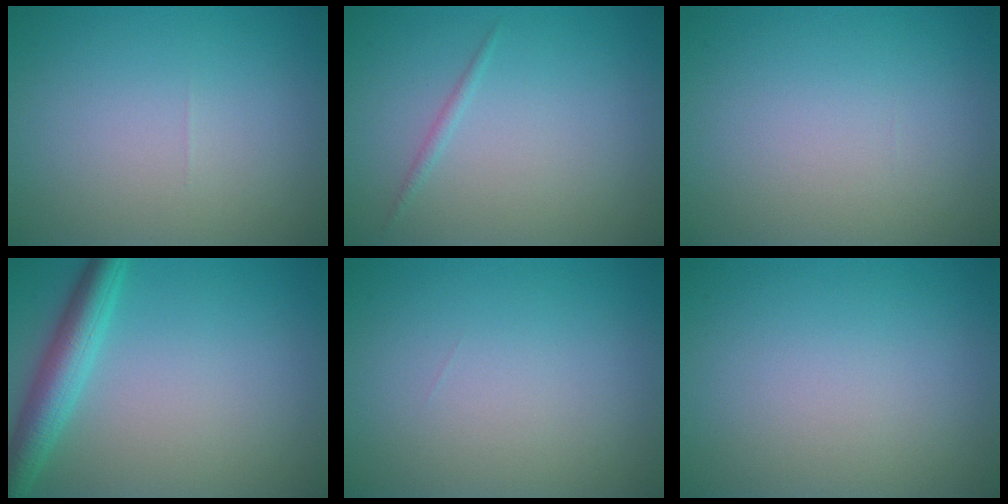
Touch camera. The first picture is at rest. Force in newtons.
{"total": 0.7, "press": 0.7, "slide": 0.0}
{"total": 0.0}
{"total": 4.2, "press": 4.2, "slide": 0.2}
{"total": 0.0}
{"total": 0.0}